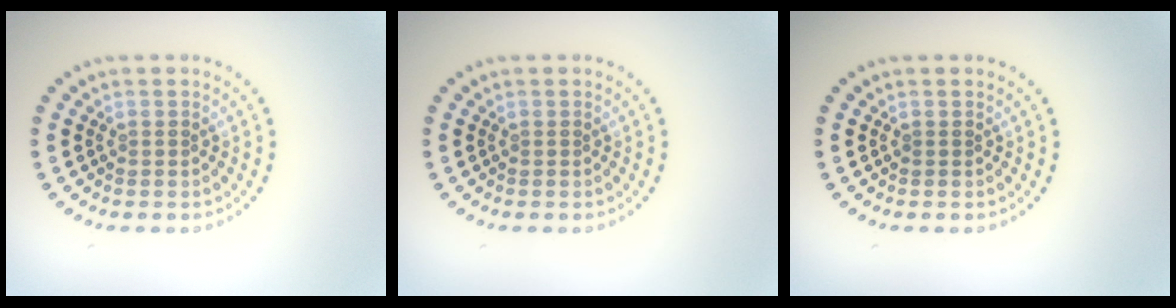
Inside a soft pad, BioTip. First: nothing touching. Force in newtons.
{"total": 0.0}
{"total": 0.0}